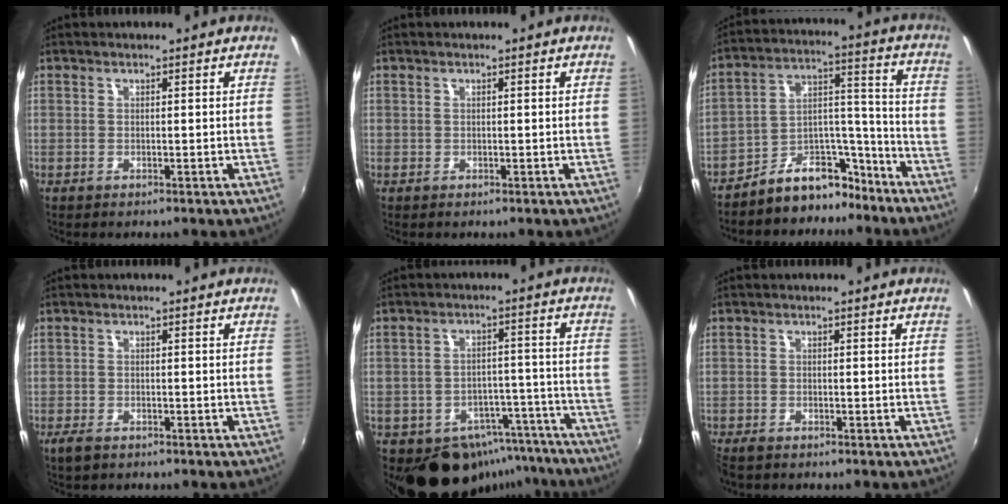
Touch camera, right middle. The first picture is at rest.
{"total": 0.8, "force": [0.1, -0.7, -0.3], "torque": [0.011, -0.005, 0.001]}
{"total": 10.6, "force": [-9.0, 4.4, 3.3], "torque": [-0.038, 0.057, -0.137]}
{"total": 2.0, "force": [-1.7, 0.1, 1.1], "torque": [-0.023, -0.011, -0.034]}
{"total": 14.0, "force": [-10.9, 7.8, 4.0], "torque": [-0.073, 0.031, -0.123]}
{"total": 2.5, "force": [-2.2, 0.8, 1.0], "torque": [-0.026, -0.013, -0.043]}